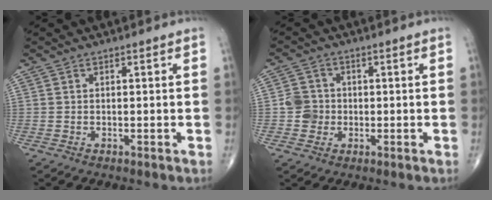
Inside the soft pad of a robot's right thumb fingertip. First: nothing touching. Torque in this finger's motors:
{"motor_torque": [0.00, -0.08, 0.15, 0.06, 0.04]}